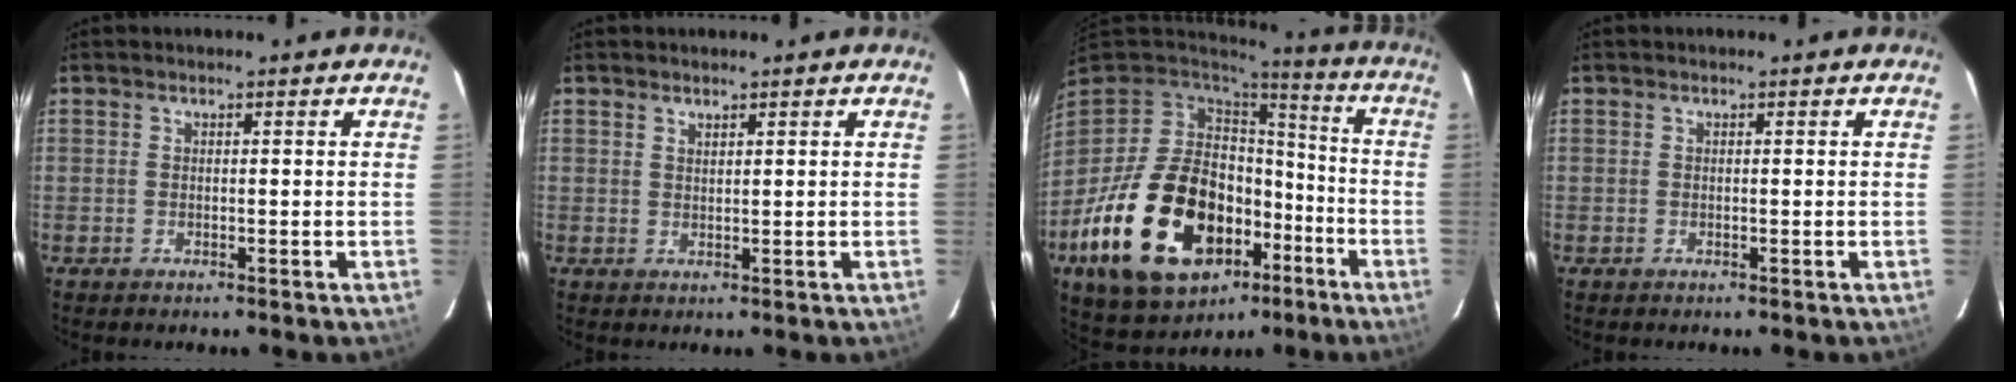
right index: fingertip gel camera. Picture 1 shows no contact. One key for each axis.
{"total": 1.0, "fx": 0.8, "fy": 0.3, "fz": 0.4, "tx": -0.006, "ty": 0.000, "tz": 0.015}
{"total": 28.8, "fx": -10.9, "fy": 17.1, "fz": 20.5, "tx": -0.416, "ty": -0.023, "tz": -0.157}
{"total": 0.0}